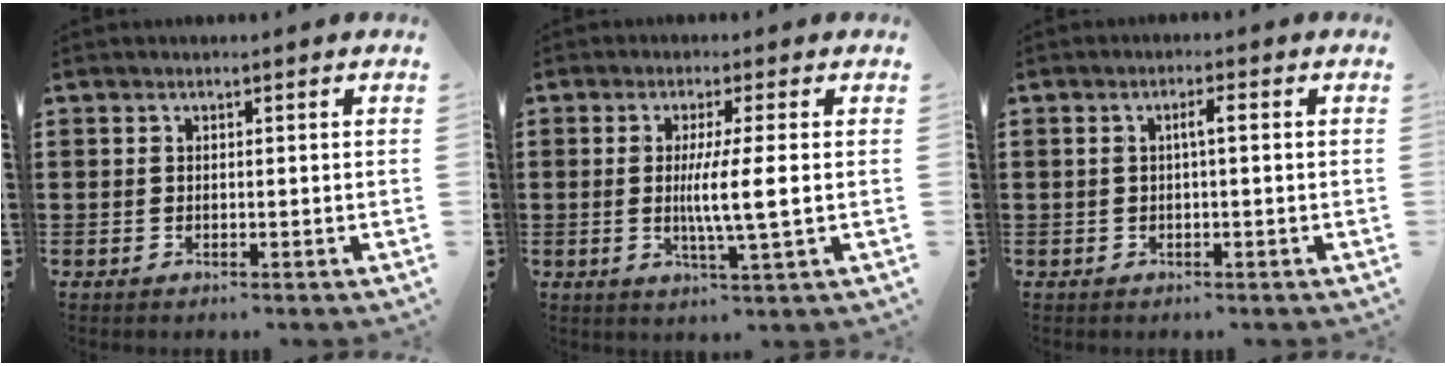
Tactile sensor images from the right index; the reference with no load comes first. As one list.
[{"total": 5.7, "force": [0.0, -0.2, 5.7], "torque": [-0.103, -0.009, -0.003]}, {"total": 2.0, "force": [0.0, 0.2, 2.0], "torque": [-0.040, 0.004, -0.002]}]